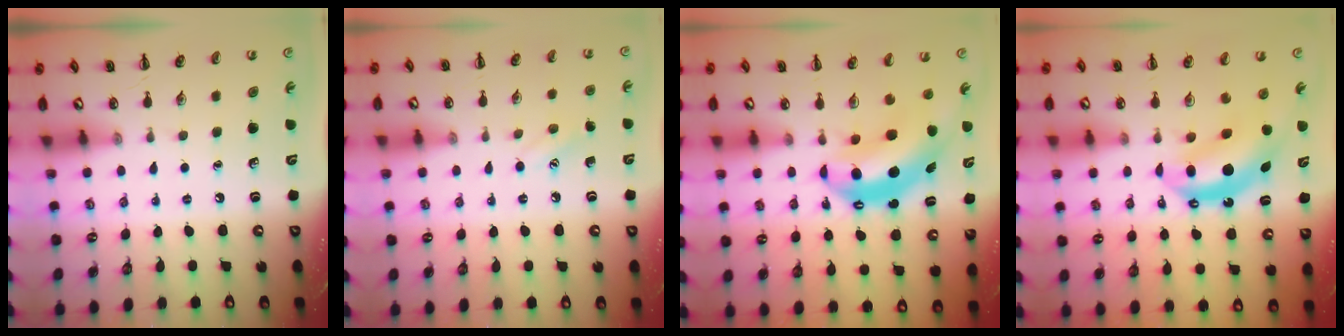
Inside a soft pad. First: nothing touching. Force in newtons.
{"total": 6.9, "press": 6.7, "slide": 1.8}
{"total": 7.5, "press": 7.3, "slide": 1.8}
{"total": 7.9, "press": 7.7, "slide": 1.8}